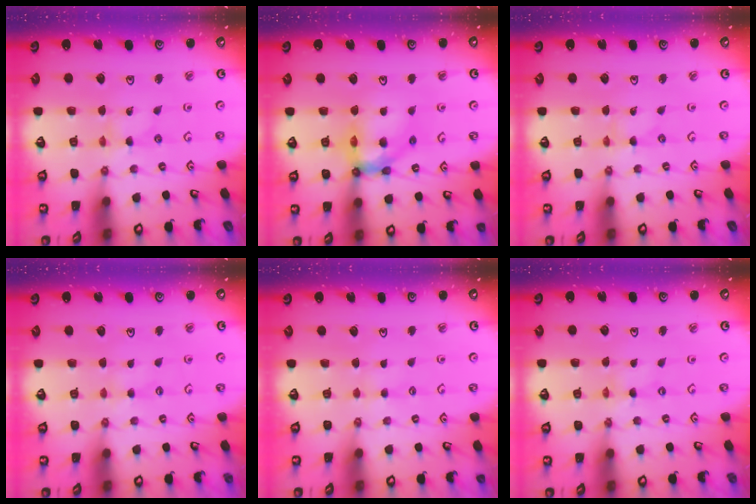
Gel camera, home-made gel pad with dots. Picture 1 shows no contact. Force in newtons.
{"total": 11.9, "press": 11.8, "slide": 1.4}
{"total": 0.0}
{"total": 0.6, "press": 0.6, "slide": 0.2}
{"total": 1.8, "press": 1.7, "slide": 0.3}
{"total": 0.0}